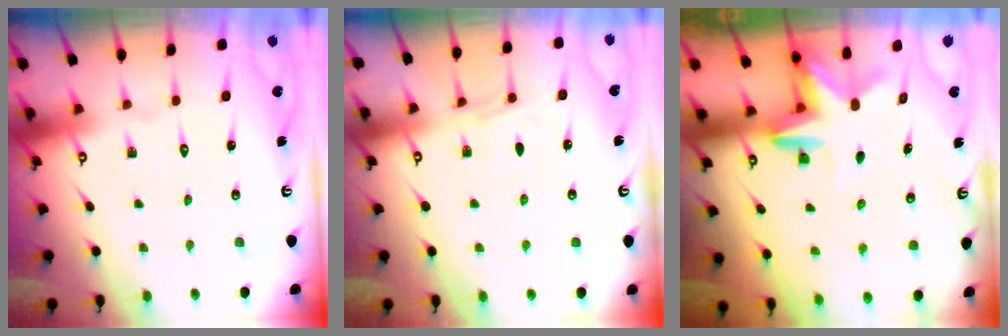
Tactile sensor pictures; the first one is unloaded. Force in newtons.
{"total": 3.5, "press": 3.5, "slide": 0.4}
{"total": 3.0, "press": 3.0, "slide": 0.3}